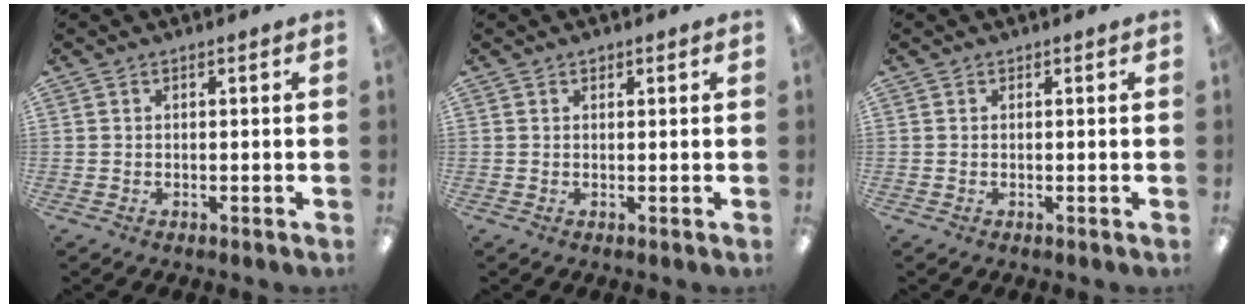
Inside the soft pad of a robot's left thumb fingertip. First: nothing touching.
{"total": 0.6, "force": [0.5, 0.4, 0.1], "torque": [0.006, -0.002, 0.008]}
{"total": 0.0}